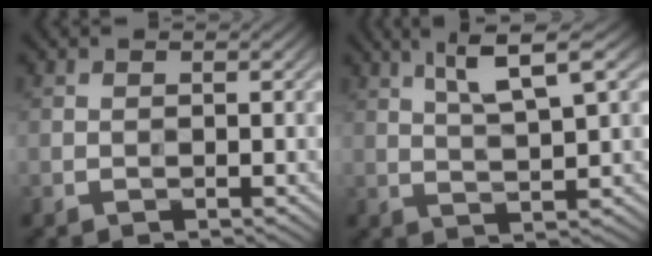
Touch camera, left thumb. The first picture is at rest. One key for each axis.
{"total": 6.6, "fx": 3.6, "fy": 1.0, "fz": 5.5, "tx": -0.112, "ty": 0.012, "tz": 0.073}